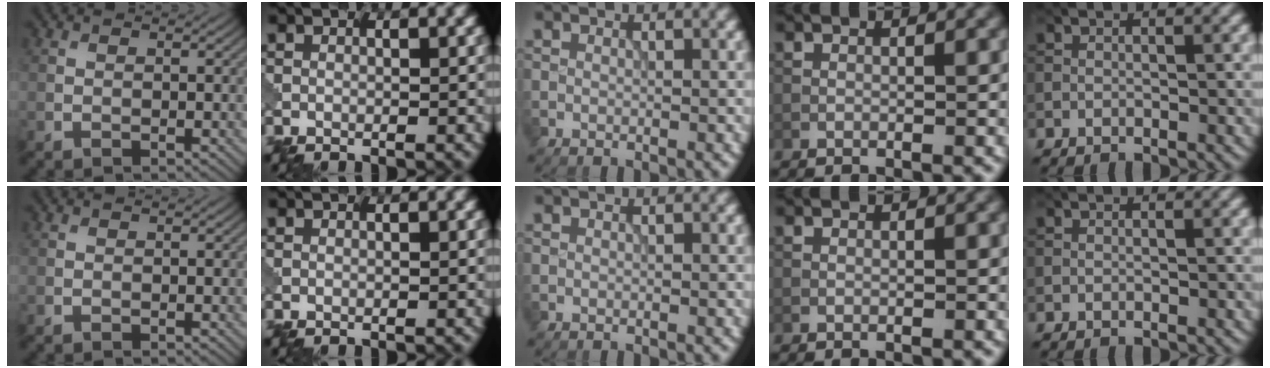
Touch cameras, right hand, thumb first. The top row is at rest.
{"index": {"total": 0.9, "force": [-0.1, -0.7, -0.6], "torque": [0.006, -0.001, 0.001]}}